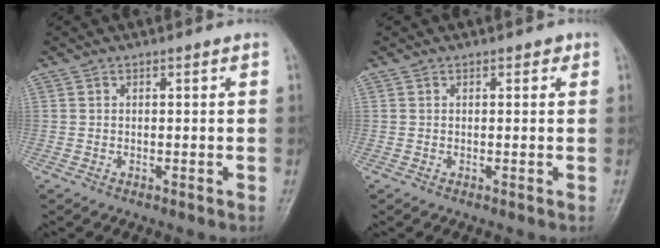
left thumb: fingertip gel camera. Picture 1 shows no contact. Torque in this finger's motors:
{"motor_torque": [0.23, 0.09, 0.12, -0.29, 0.00]}